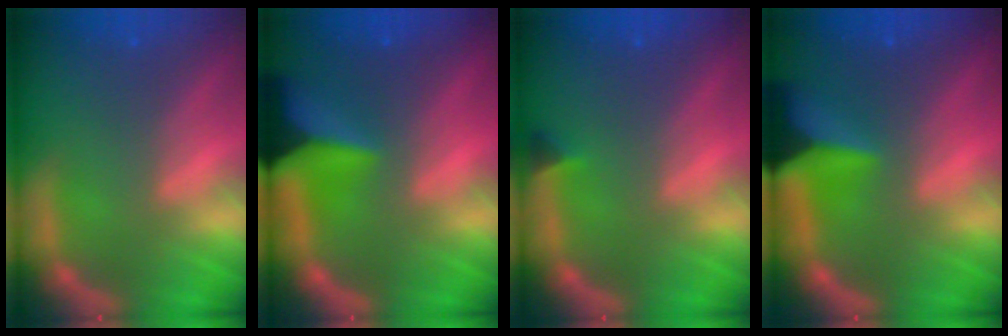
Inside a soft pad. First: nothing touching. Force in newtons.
{"total": 10.0}
{"total": 0.9}
{"total": 8.4}